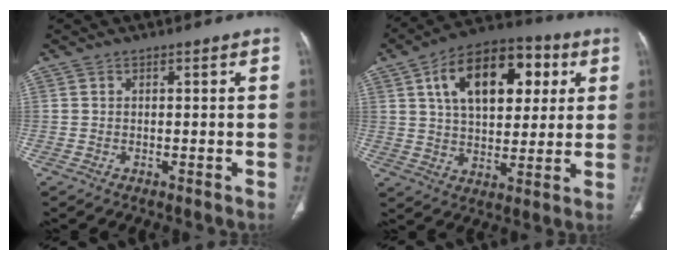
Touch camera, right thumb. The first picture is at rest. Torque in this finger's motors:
{"motor_torque": [-0.93, 1.75, 0.90, 0.54, 0.40]}